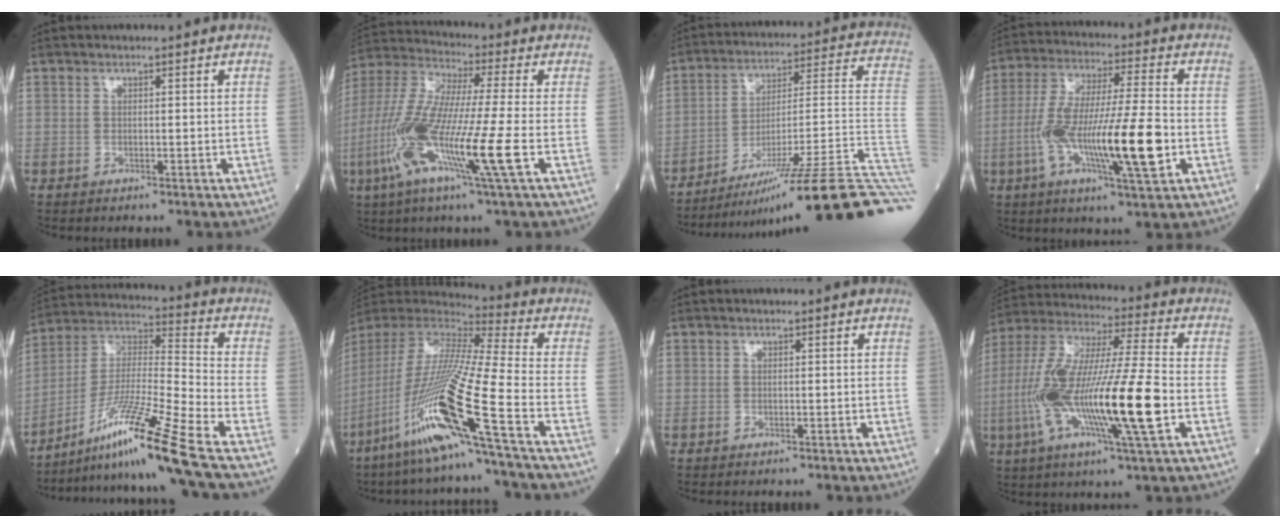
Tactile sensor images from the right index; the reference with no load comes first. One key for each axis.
{"total": 16.7, "fx": -5.3, "fy": -0.3, "fz": 15.8, "tx": -0.335, "ty": -0.029, "tz": -0.114}
{"total": 28.6, "fx": -19.5, "fy": -1.0, "fz": 21.0, "tx": -0.181, "ty": -0.011, "tz": -0.293}
{"total": 16.4, "fx": -3.9, "fy": 1.4, "fz": 15.8, "tx": -0.300, "ty": -0.006, "tz": -0.071}
{"total": 16.6, "fx": -11.1, "fy": -3.1, "fz": 12.0, "tx": -0.235, "ty": -0.013, "tz": -0.197}
{"total": 21.7, "fx": -10.5, "fy": -1.3, "fz": 19.0, "tx": -0.421, "ty": -0.054, "tz": -0.213}
{"total": 0.0}
{"total": 21.1, "fx": -4.6, "fy": 1.2, "fz": 20.6, "tx": -0.425, "ty": -0.020, "tz": -0.090}